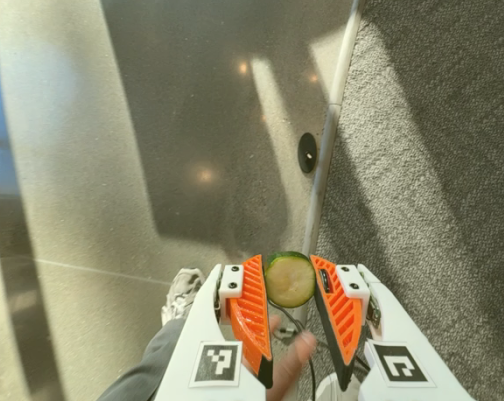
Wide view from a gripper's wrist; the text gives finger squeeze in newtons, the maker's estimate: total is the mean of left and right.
{"total": 6.6, "left": 6.2, "right": 6.9}